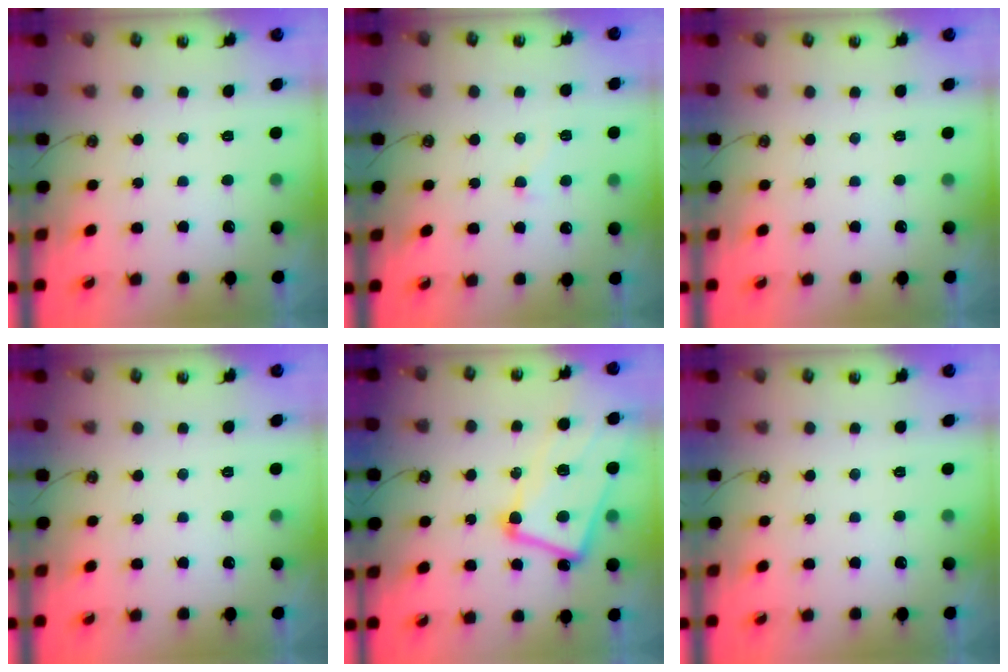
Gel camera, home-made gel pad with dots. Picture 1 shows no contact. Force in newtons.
{"total": 4.1, "press": 4.0, "slide": 0.9}
{"total": 0.0}
{"total": 0.0}
{"total": 10.2, "press": 10.1, "slide": 1.5}
{"total": 0.0}